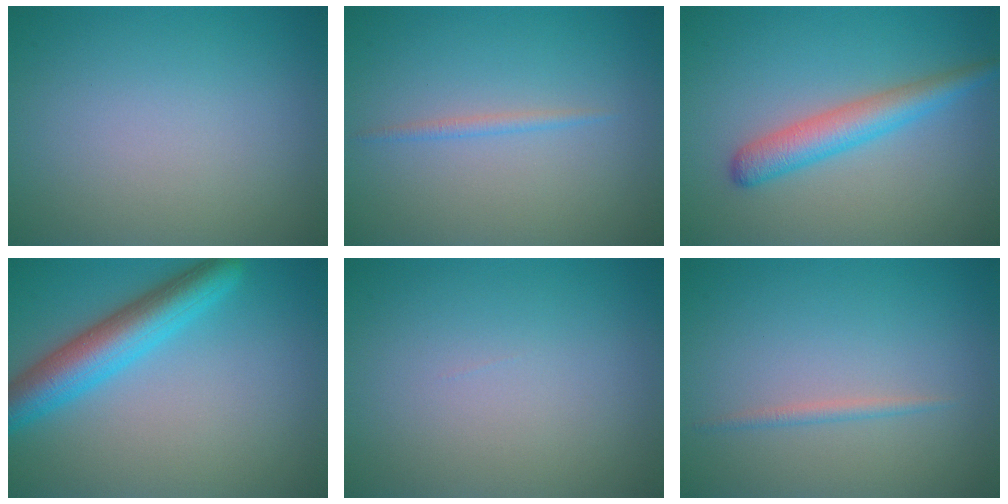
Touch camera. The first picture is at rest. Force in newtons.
{"total": 0.9, "press": 0.9, "slide": 0.1}
{"total": 3.7, "press": 3.7, "slide": 0.1}
{"total": 5.8, "press": 5.8, "slide": 0.1}
{"total": 0.0}
{"total": 0.9, "press": 0.9, "slide": 0.0}